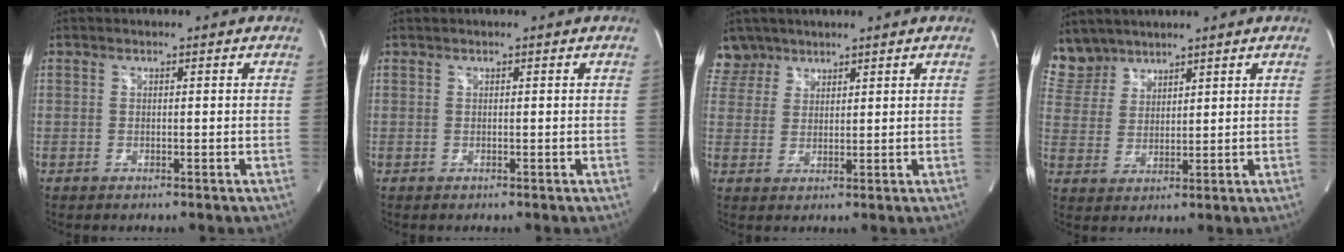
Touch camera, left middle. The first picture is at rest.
{"total": 0.0}
{"total": 4.4, "force": [3.7, 2.3, -0.5], "torque": [0.013, 0.006, 0.075]}
{"total": 6.7, "force": [6.0, 2.8, -0.1], "torque": [-0.003, 0.009, 0.134]}